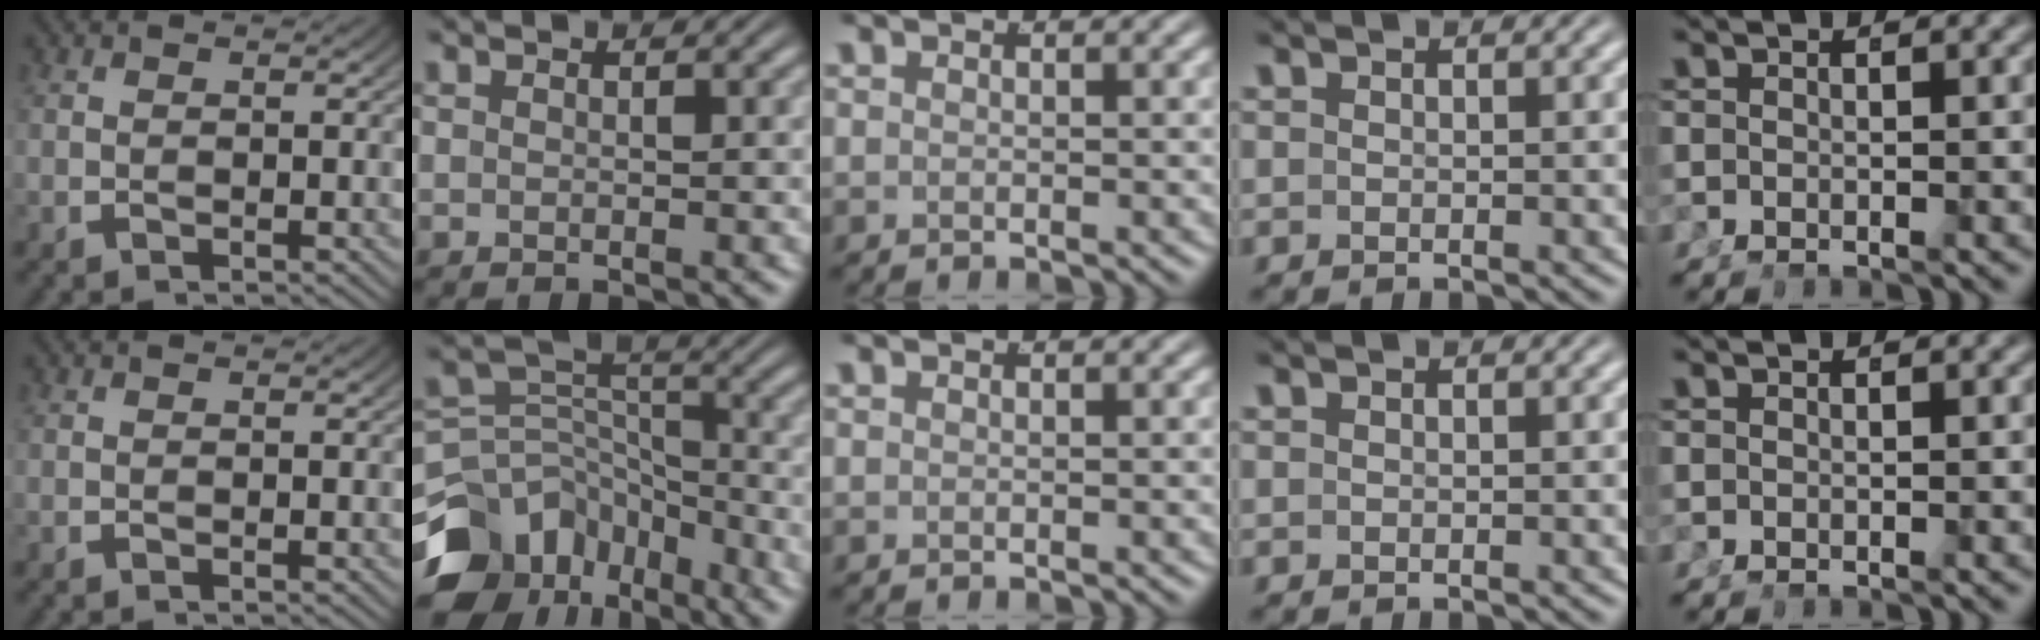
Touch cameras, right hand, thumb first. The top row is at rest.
{"index": {"total": 10.9, "force": [-5.3, 8.1, 5.1], "torque": [-0.082, -0.043, -0.081]}}